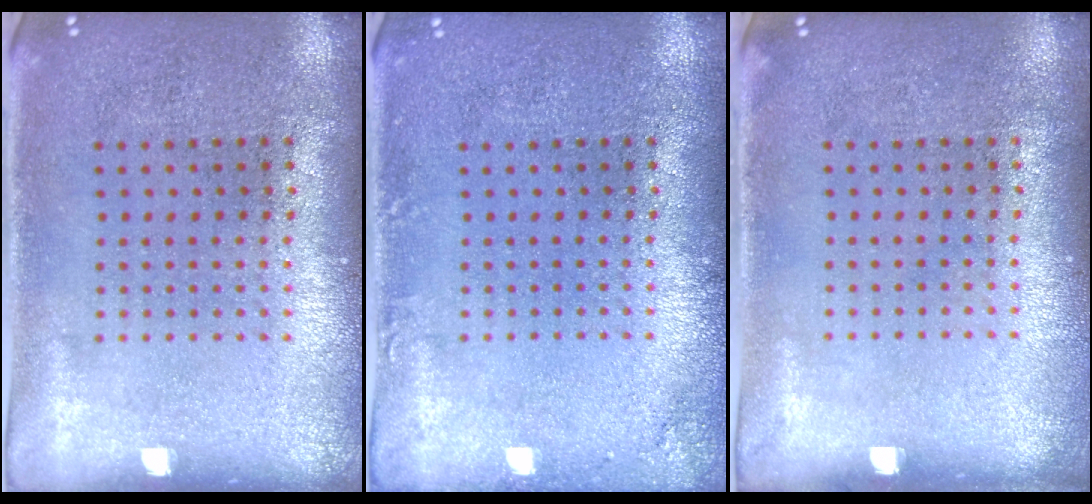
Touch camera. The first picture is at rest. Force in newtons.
{"total": 1.1, "press": 1.1, "slide": 0.1}
{"total": 0.0}